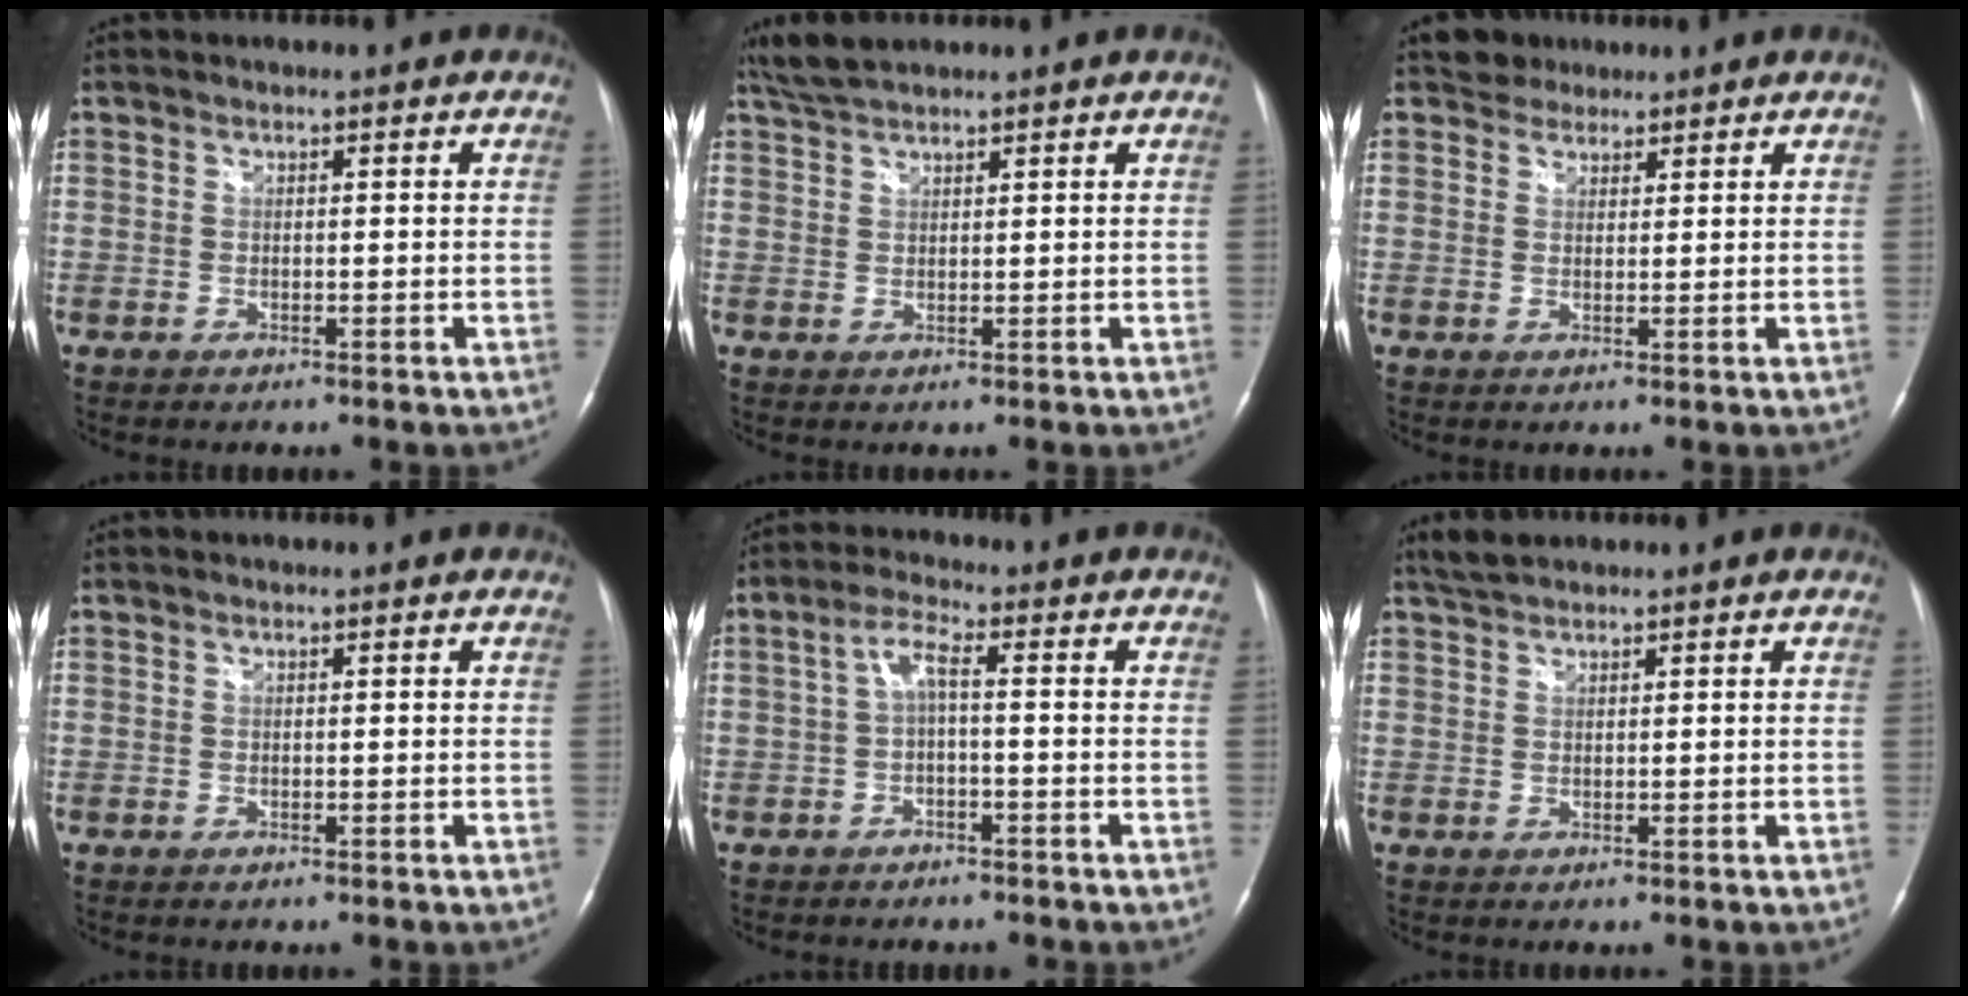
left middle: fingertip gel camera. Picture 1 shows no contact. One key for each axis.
{"total": 3.8, "fx": 3.5, "fy": 0.4, "fz": 1.5, "tx": -0.039, "ty": 0.014, "tz": 0.072}
{"total": 2.8, "fx": 2.3, "fy": 1.6, "fz": -0.3, "tx": 0.007, "ty": 0.011, "tz": 0.032}
{"total": 0.0}
{"total": 3.7, "fx": -0.3, "fy": 0.6, "fz": 3.6, "tx": -0.072, "ty": 0.019, "tz": -0.004}
{"total": 2.4, "fx": 2.2, "fy": 0.5, "fz": 0.8, "tx": -0.019, "ty": 0.009, "tz": 0.043}